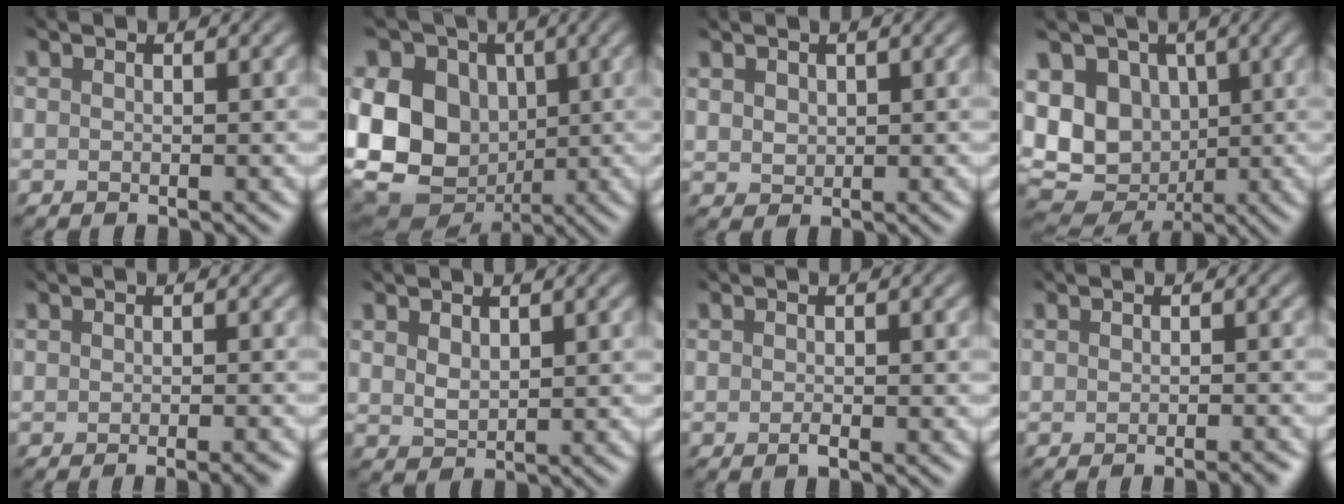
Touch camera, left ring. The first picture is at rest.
{"total": 12.7, "force": [-0.7, 10.0, 7.9], "torque": [-0.136, -0.003, -0.019]}
{"total": 1.8, "force": [0.6, 1.3, 1.0], "torque": [-0.031, -0.001, 0.020]}
{"total": 11.2, "force": [-0.5, 8.6, 7.1], "torque": [-0.115, -0.003, -0.006]}
{"total": 2.1, "force": [-0.5, 0.9, 1.8], "torque": [-0.010, 0.000, -0.003]}
{"total": 1.9, "force": [0.8, 1.1, 1.4], "torque": [-0.035, -0.003, 0.022]}
{"total": 0.9, "force": [-0.2, 0.3, 0.8], "torque": [-0.018, -0.006, -0.002]}
{"total": 1.8, "force": [-0.5, 0.8, 1.5], "torque": [-0.011, 0.002, -0.003]}